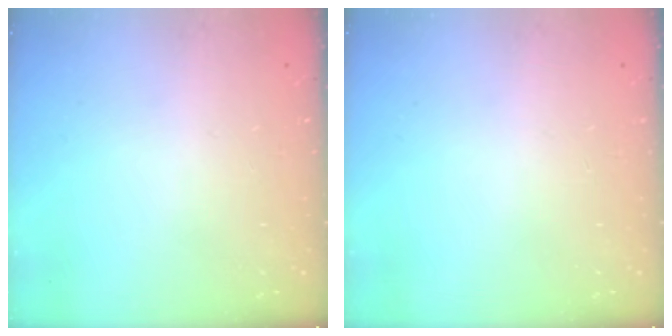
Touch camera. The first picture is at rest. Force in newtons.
{"total": 0.0}